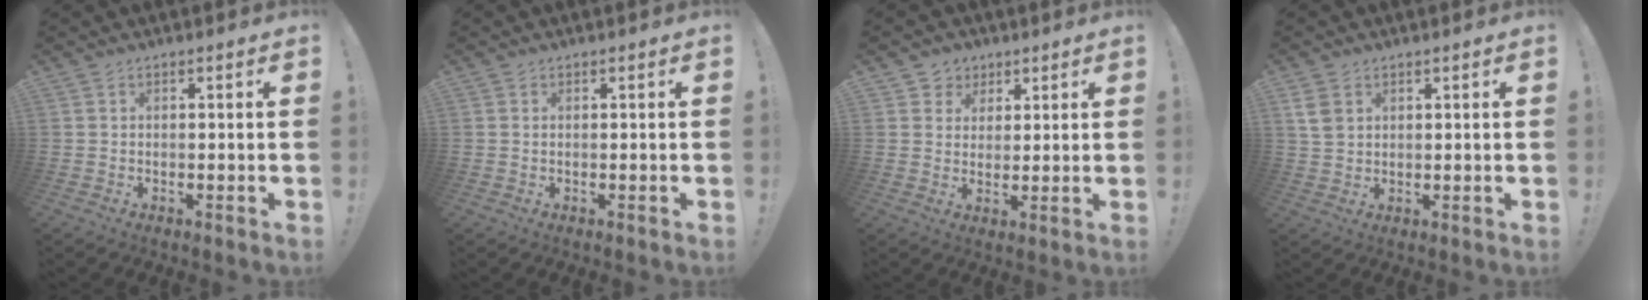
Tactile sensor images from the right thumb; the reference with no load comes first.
{"total": 0.0}
{"total": 5.6, "force": [2.3, 5.1, 0.4], "torque": [-0.005, -0.017, 0.045]}
{"total": 5.1, "force": [2.2, 3.5, 3.0], "torque": [-0.061, -0.001, 0.044]}